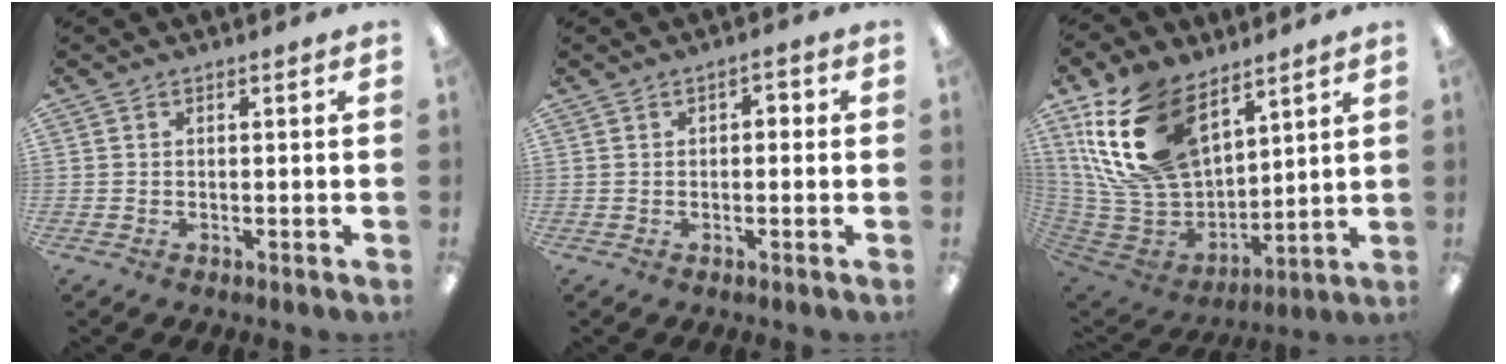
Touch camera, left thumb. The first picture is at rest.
{"total": 1.9, "force": [-0.4, 1.3, 1.2], "torque": [-0.022, 0.009, -0.010]}
{"total": 23.6, "force": [11.6, 14.2, 14.7], "torque": [-0.330, -0.042, 0.214]}